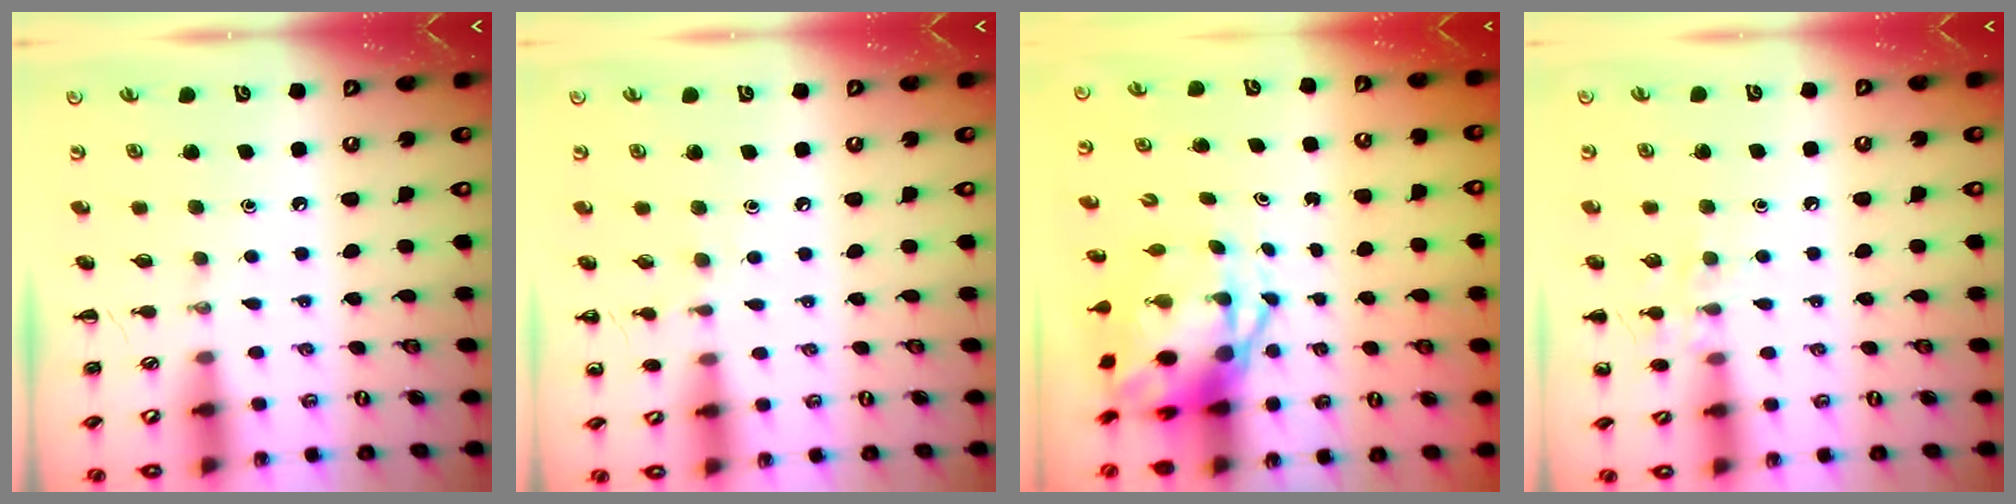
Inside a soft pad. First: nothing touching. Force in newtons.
{"total": 4.7, "press": 4.4, "slide": 1.6}
{"total": 6.4, "press": 6.2, "slide": 1.7}
{"total": 7.5, "press": 7.4, "slide": 1.6}